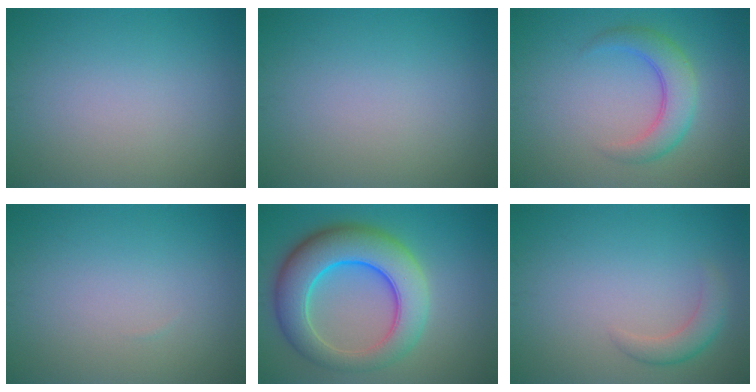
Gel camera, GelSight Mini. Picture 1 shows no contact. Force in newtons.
{"total": 0.0}
{"total": 3.9, "press": 3.9, "slide": 0.2}
{"total": 0.0}
{"total": 9.4, "press": 9.4, "slide": 0.2}
{"total": 2.1, "press": 2.1, "slide": 0.2}